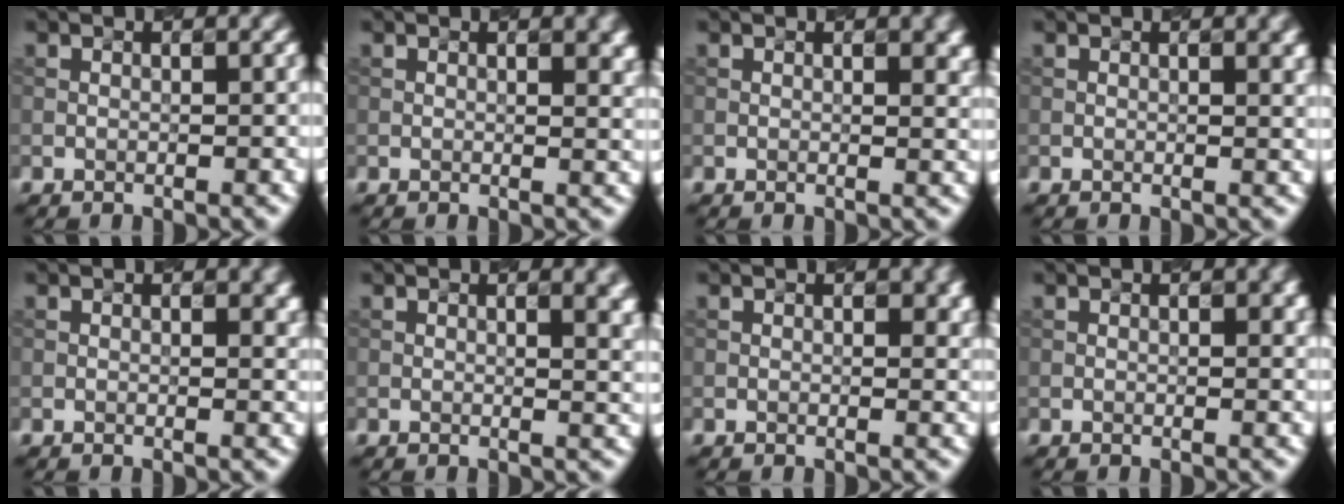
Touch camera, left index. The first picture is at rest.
{"total": 3.9, "force": [1.6, 1.9, 3.0], "torque": [-0.017, 0.013, 0.018]}
{"total": 3.4, "force": [1.4, 1.7, 2.7], "torque": [-0.015, 0.011, 0.015]}
{"total": 2.7, "force": [1.1, 1.2, 2.2], "torque": [-0.012, 0.007, 0.011]}
{"total": 2.3, "force": [0.9, 1.1, 1.8], "torque": [-0.013, 0.005, 0.012]}
{"total": 5.4, "force": [2.0, 2.6, 4.3], "torque": [-0.019, 0.019, 0.022]}
{"total": 2.0, "force": [0.8, 0.8, 1.7], "torque": [-0.017, 0.003, 0.015]}
{"total": 1.5, "force": [0.5, 0.5, 1.3], "torque": [-0.010, 0.002, 0.010]}